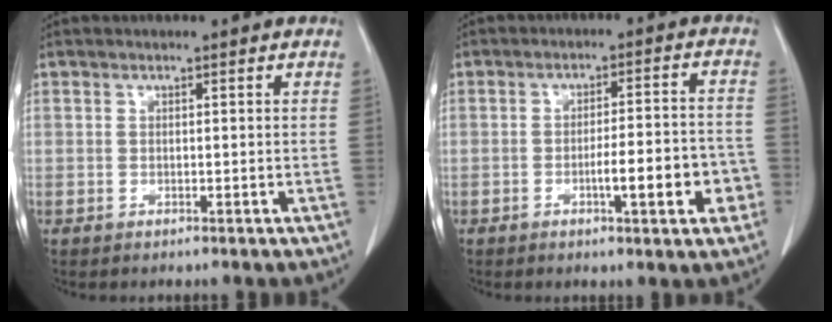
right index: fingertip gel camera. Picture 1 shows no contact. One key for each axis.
{"total": 8.4, "fx": -3.0, "fy": 1.4, "fz": 7.7, "tx": -0.107, "ty": 0.011, "tz": -0.039}